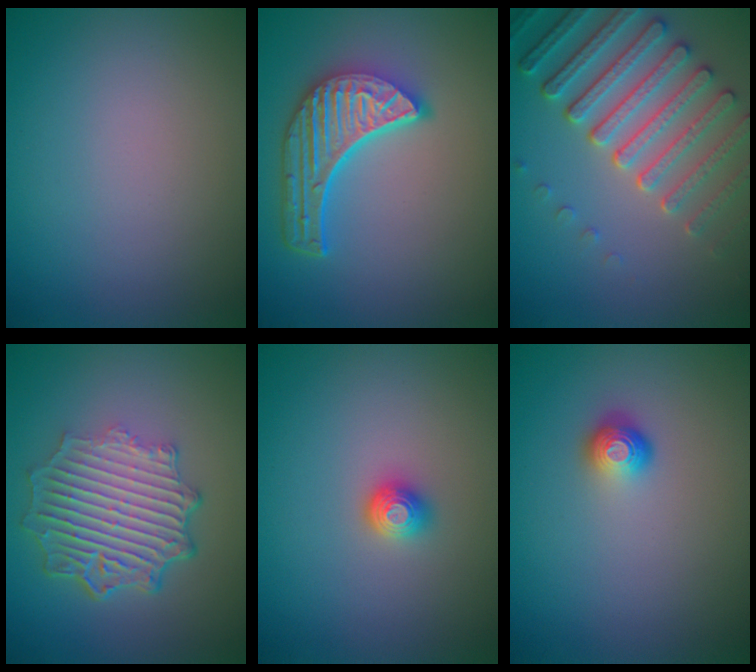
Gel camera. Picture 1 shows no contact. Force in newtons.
{"total": 5.8, "press": 4.5, "slide": 3.7}
{"total": 6.3, "press": 5.5, "slide": 3.1}
{"total": 6.9, "press": 5.0, "slide": 4.7}
{"total": 1.4, "press": 1.2, "slide": 0.6}
{"total": 1.7, "press": 1.3, "slide": 1.2}